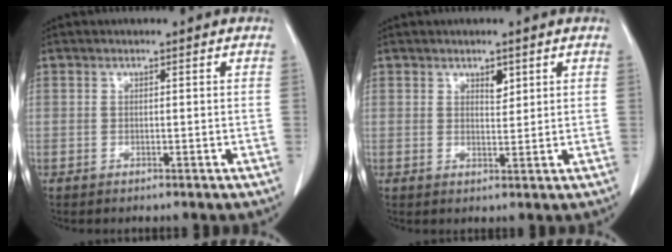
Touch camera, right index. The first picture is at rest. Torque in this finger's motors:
{"motor_torque": [0.07, -0.01, 0.00, 0.01]}